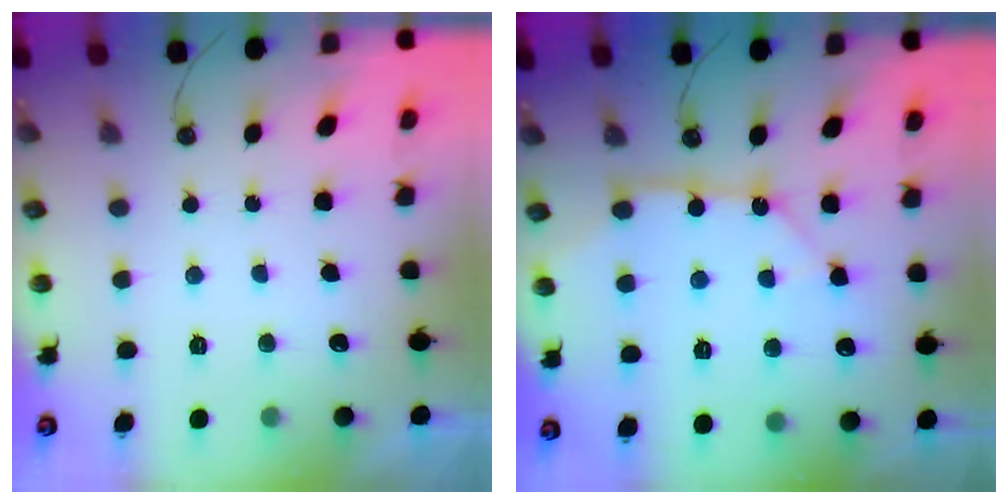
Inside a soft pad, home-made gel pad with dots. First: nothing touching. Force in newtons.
{"total": 11.6, "press": 11.5, "slide": 1.3}